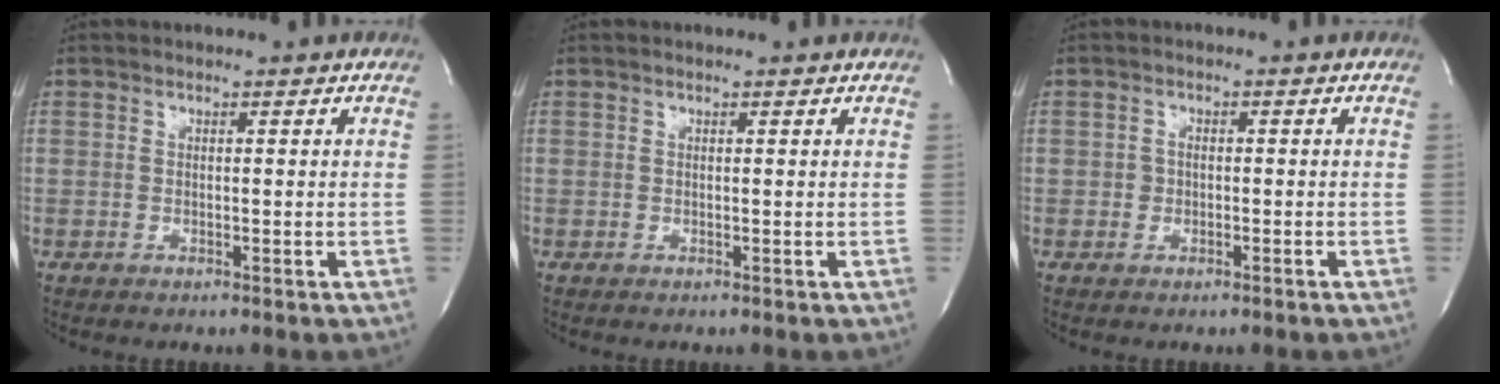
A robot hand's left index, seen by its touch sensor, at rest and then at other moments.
{"total": 0.0}
{"total": 1.2, "force": [-0.5, 1.0, 0.4], "torque": [-0.005, 0.005, -0.006]}